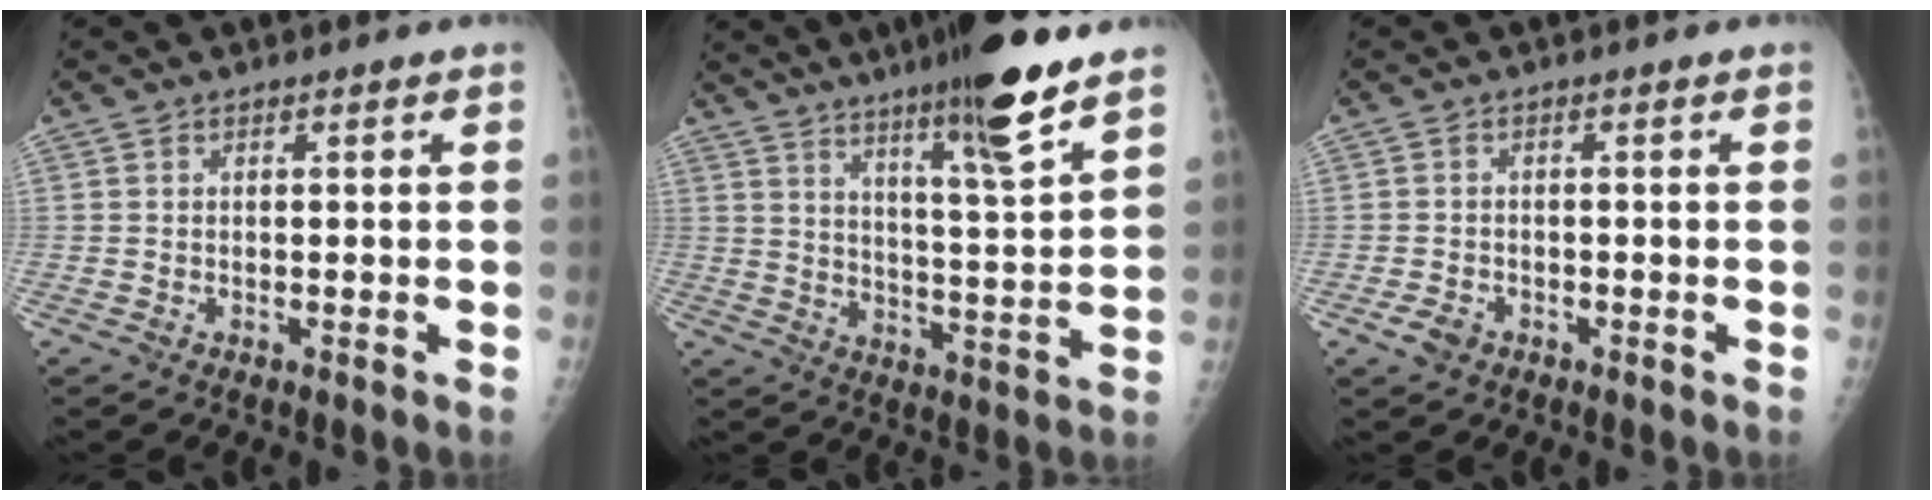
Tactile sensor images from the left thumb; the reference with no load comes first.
{"total": 15.0, "force": [10.2, 0.9, 11.0], "torque": [-0.169, -0.057, 0.161]}
{"total": 2.7, "force": [-1.5, 1.9, 1.2], "torque": [-0.019, 0.005, -0.023]}